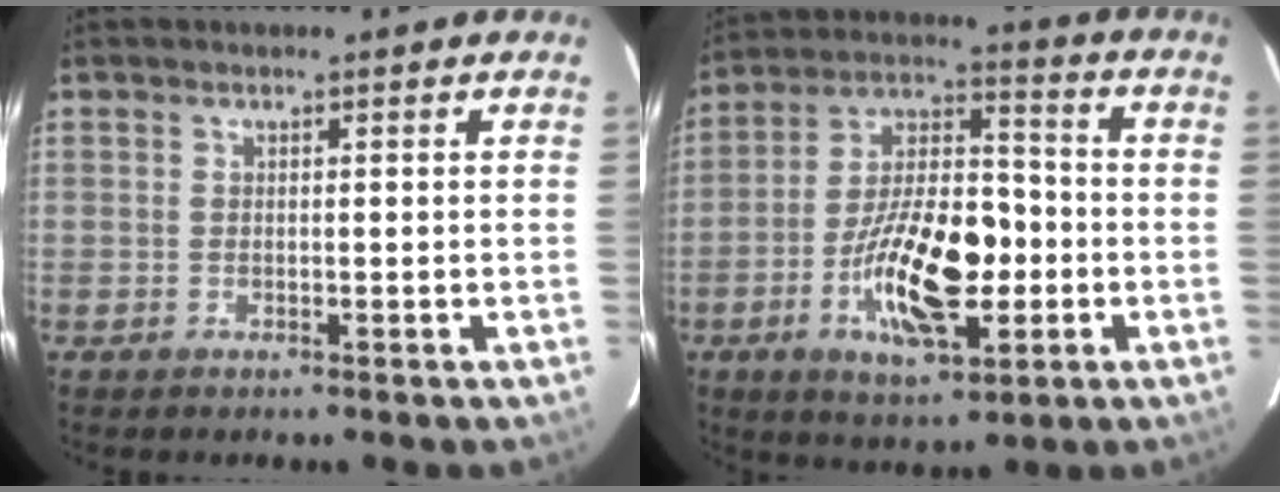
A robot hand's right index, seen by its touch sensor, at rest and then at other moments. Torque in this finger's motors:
{"motor_torque": [1.43, -0.71, 0.46, 0.17]}